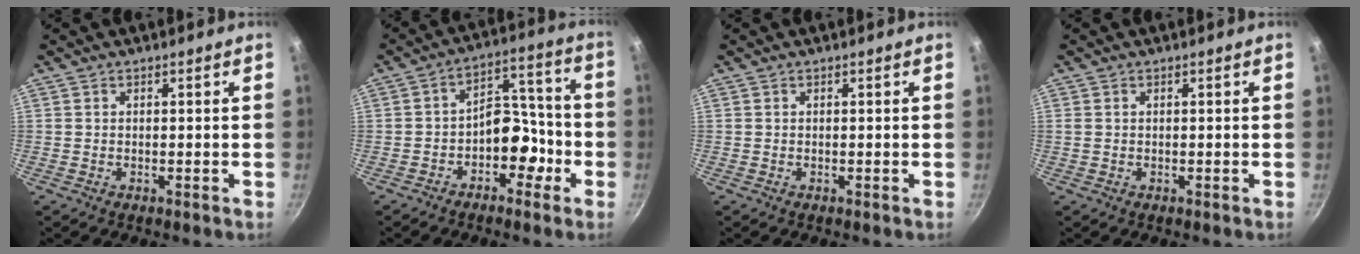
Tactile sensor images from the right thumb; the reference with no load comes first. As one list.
[{"total": 9.3, "force": [-3.7, 6.3, 5.8], "torque": [-0.022, 0.070, -0.057]}, {"total": 0.0}, {"total": 0.7, "force": [0.1, 0.6, 0.3], "torque": [-0.007, 0.002, 0.003]}]